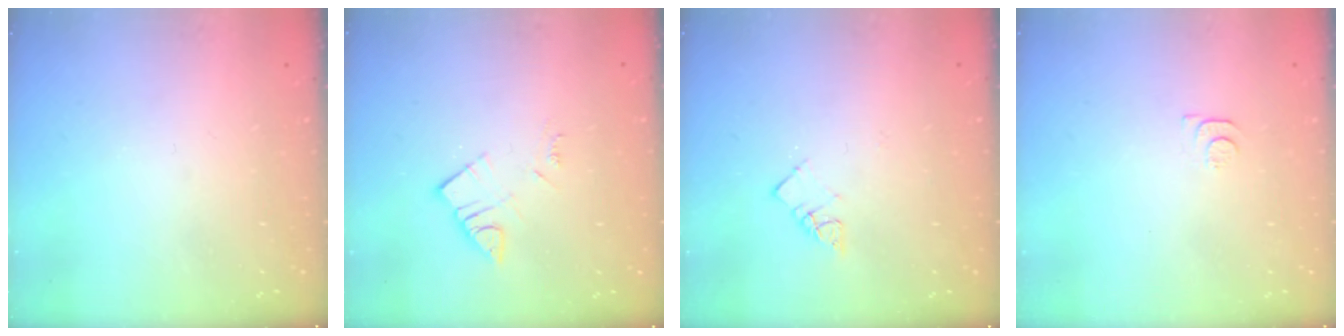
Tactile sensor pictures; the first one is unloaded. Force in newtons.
{"total": 5.0, "press": 5.0, "slide": 0.2}
{"total": 4.5, "press": 4.5, "slide": 0.4}
{"total": 7.2, "press": 7.1, "slide": 0.8}